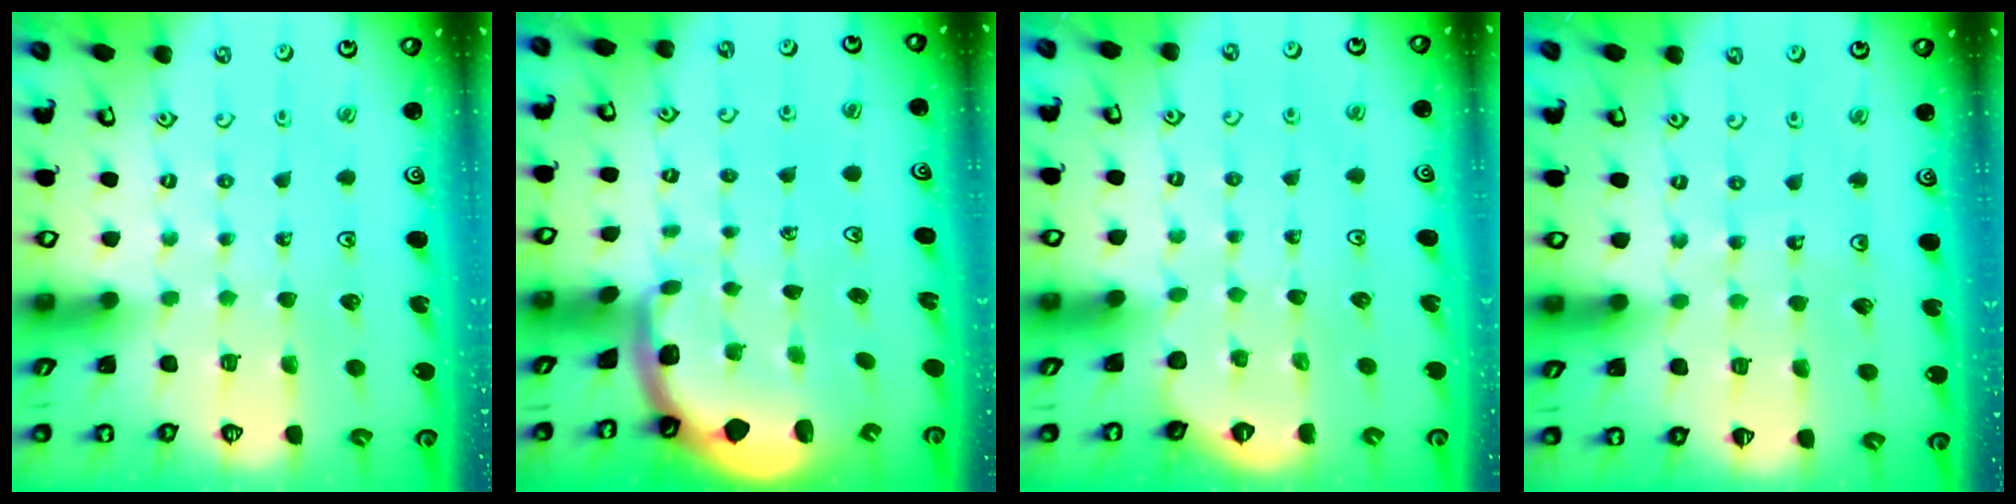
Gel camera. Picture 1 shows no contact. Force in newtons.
{"total": 1.3, "press": 1.3, "slide": 0.3}
{"total": 1.8, "press": 1.8, "slide": 0.2}
{"total": 2.7, "press": 2.7, "slide": 0.3}